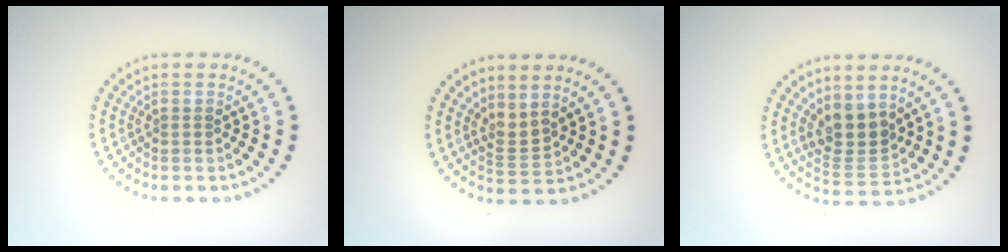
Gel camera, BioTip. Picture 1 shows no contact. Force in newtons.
{"total": 1.7, "press": 1.2, "slide": 1.1}
{"total": 3.8, "press": 3.3, "slide": 1.8}